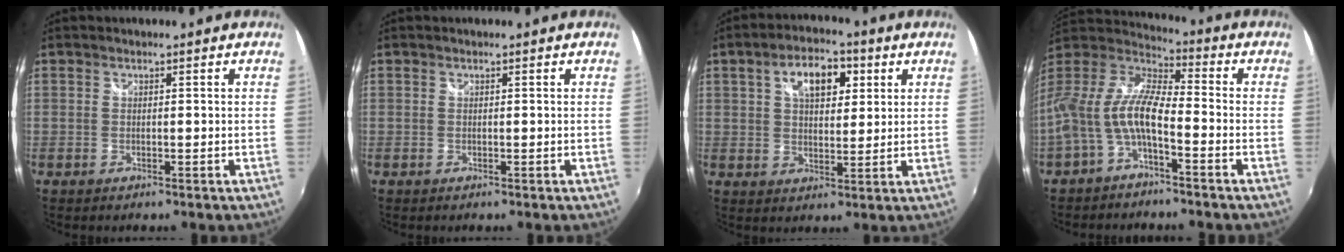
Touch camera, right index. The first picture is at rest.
{"total": 0.0}
{"total": 9.4, "force": [3.7, 5.1, 7.0], "torque": [-0.113, 0.025, 0.059]}
{"total": 12.5, "force": [-4.3, 4.1, 11.0], "torque": [-0.227, 0.007, -0.087]}